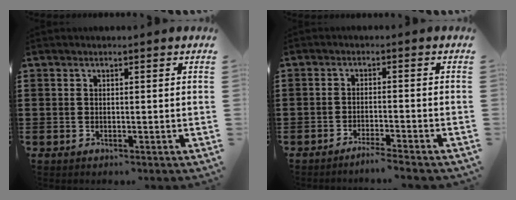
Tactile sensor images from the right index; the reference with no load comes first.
{"total": 2.5, "force": [-2.3, -0.5, 0.8], "torque": [-0.014, -0.001, -0.045]}